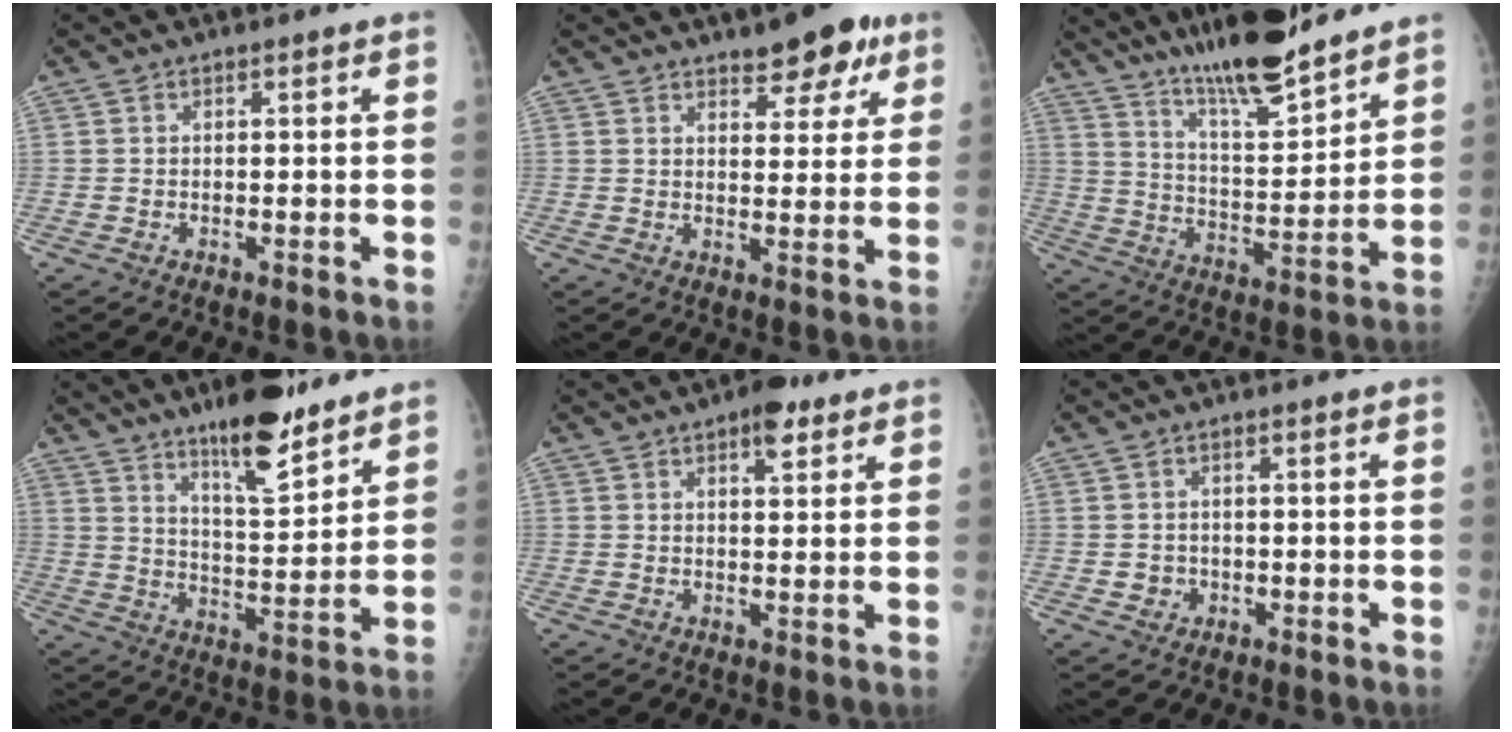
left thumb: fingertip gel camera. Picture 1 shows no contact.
{"total": 8.5, "force": [5.4, 3.6, 5.4], "torque": [-0.041, -0.025, 0.071]}
{"total": 16.8, "force": [13.6, 2.9, 9.4], "torque": [-0.134, -0.077, 0.233]}
{"total": 13.9, "force": [10.1, 3.5, 8.9], "torque": [-0.119, -0.070, 0.166]}
{"total": 5.4, "force": [3.2, 2.4, 3.7], "torque": [-0.036, -0.011, 0.039]}
{"total": 2.5, "force": [-0.8, 2.3, 0.2], "torque": [0.014, 0.006, -0.009]}